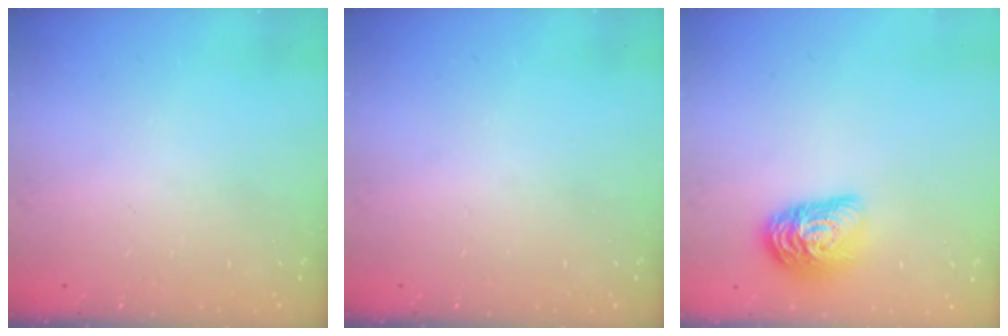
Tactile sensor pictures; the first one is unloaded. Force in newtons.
{"total": 0.0}
{"total": 12.8, "press": 12.8, "slide": 0.5}